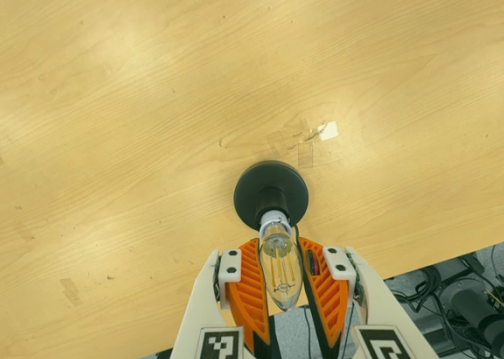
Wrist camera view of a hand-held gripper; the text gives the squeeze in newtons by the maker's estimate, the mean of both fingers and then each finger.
{"total": 13.4, "left": 13.5, "right": 13.3}